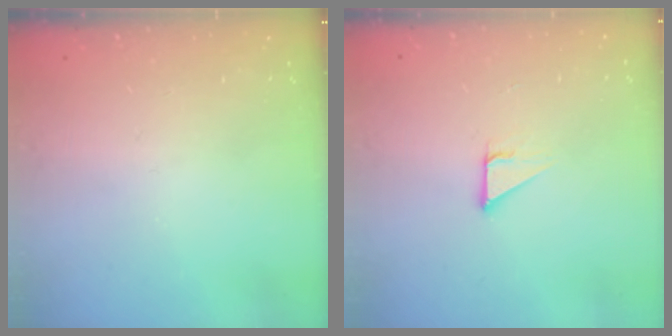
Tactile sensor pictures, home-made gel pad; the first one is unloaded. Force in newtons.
{"total": 2.8, "press": 2.8, "slide": 0.2}